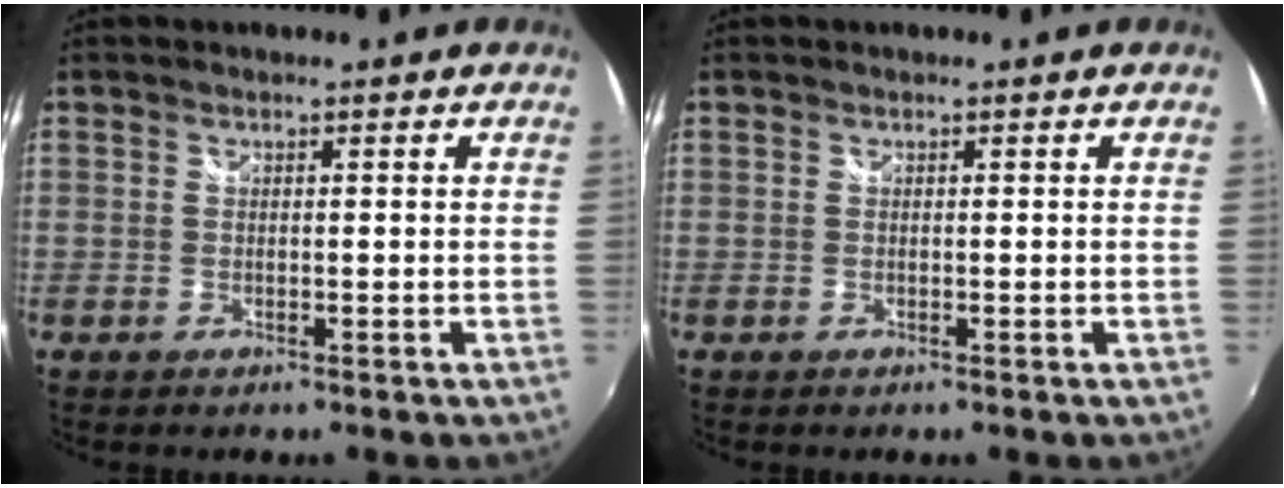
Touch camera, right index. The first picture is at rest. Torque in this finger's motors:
{"motor_torque": [0.07, 0.07, 0.00, 0.00]}